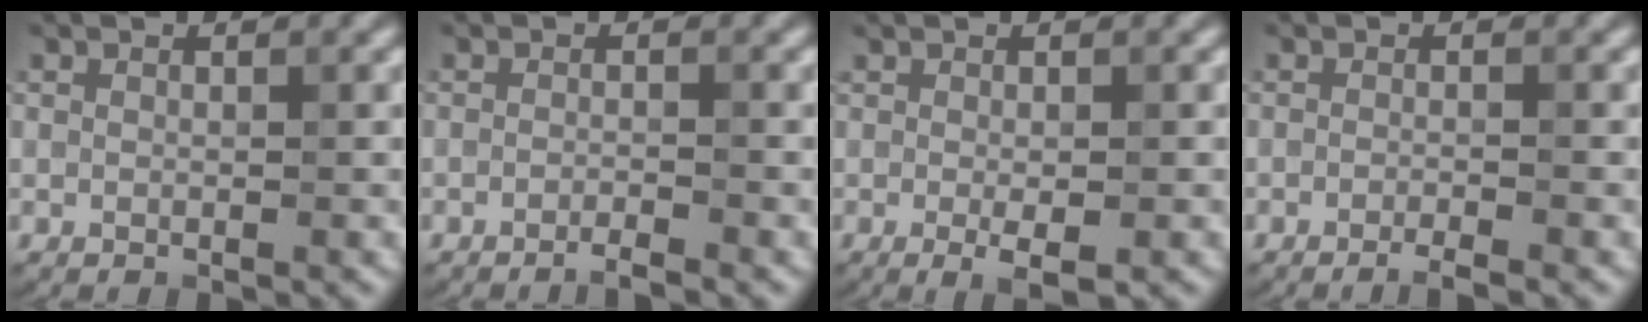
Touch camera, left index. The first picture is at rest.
{"total": 1.4, "force": [-1.0, 0.2, 0.9], "torque": [-0.008, -0.003, -0.026]}
{"total": 2.0, "force": [-0.4, 0.4, 1.9], "torque": [-0.030, -0.008, -0.002]}
{"total": 1.7, "force": [-1.1, 0.3, 1.2], "torque": [-0.011, -0.005, -0.024]}